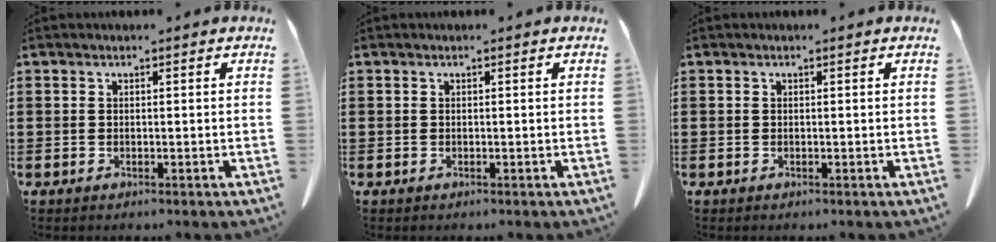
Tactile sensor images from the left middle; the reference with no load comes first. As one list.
[{"total": 0.0}, {"total": 0.0}]